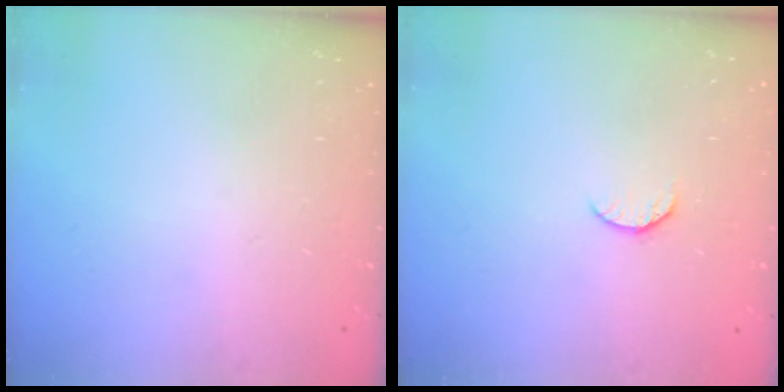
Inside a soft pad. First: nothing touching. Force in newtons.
{"total": 5.3, "press": 5.3, "slide": 0.5}